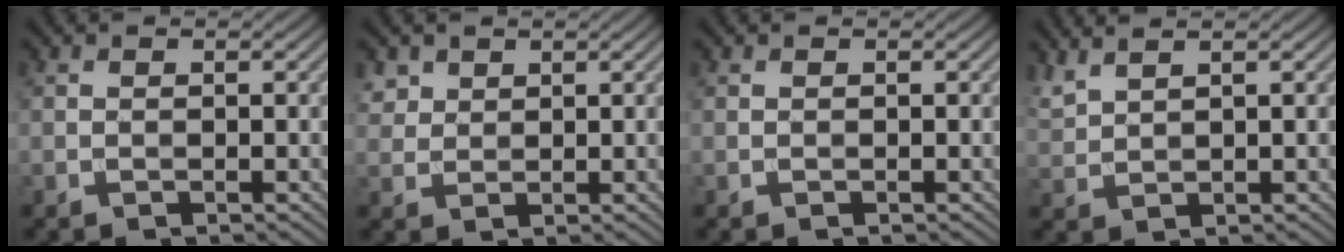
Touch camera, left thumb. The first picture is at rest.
{"total": 2.4, "force": [1.5, 1.7, 0.6], "torque": [-0.020, 0.001, 0.034]}
{"total": 0.0}
{"total": 2.8, "force": [2.4, 0.5, 1.3], "torque": [-0.035, 0.010, 0.056]}